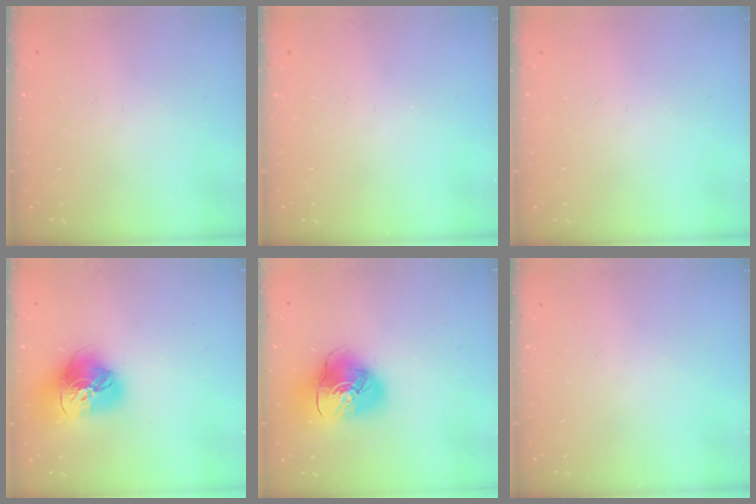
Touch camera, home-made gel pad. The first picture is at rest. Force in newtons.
{"total": 0.0}
{"total": 0.0}
{"total": 17.7, "press": 17.6, "slide": 1.8}
{"total": 12.3, "press": 12.2, "slide": 1.9}
{"total": 0.0}